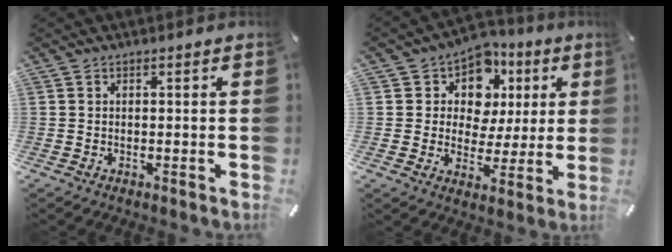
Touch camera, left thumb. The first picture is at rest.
{"total": 9.8, "force": [3.7, 8.5, 3.2], "torque": [-0.054, -0.027, 0.070]}